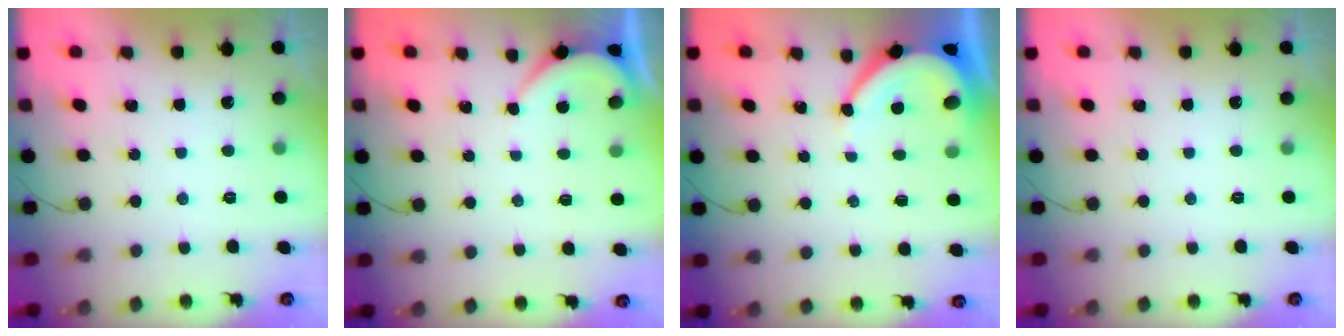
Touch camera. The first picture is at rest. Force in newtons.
{"total": 2.2, "press": 2.2, "slide": 0.4}
{"total": 5.4, "press": 5.4, "slide": 0.6}
{"total": 0.0}